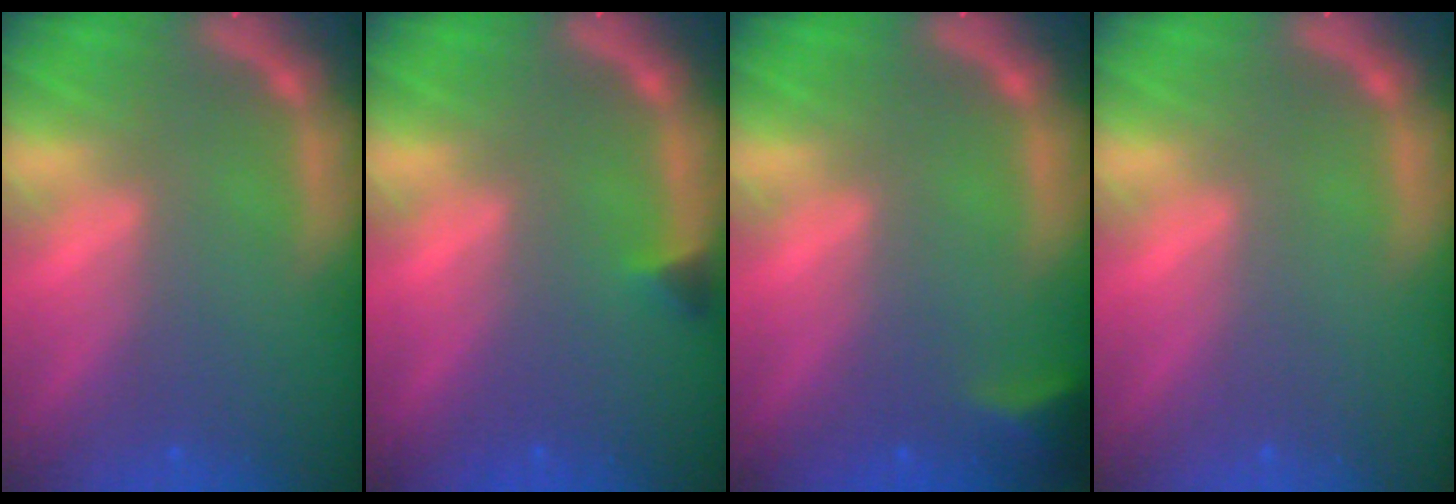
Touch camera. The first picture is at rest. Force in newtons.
{"total": 0.9}
{"total": 2.4}
{"total": 0.0}